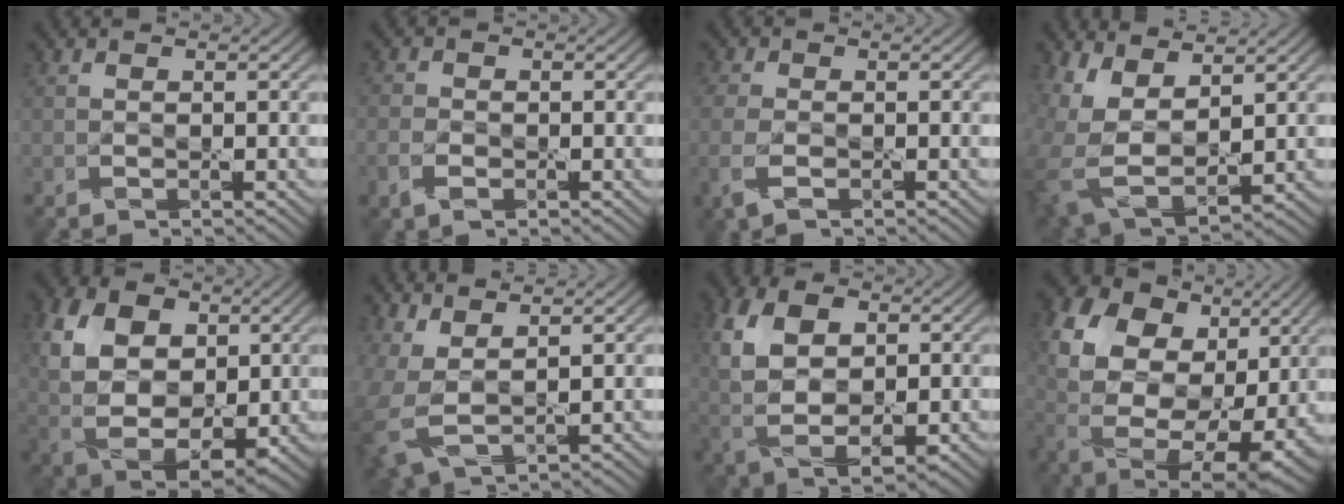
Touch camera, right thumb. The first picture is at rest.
{"total": 3.1, "force": [-1.5, 2.1, 1.9], "torque": [-0.048, -0.006, -0.035]}
{"total": 4.4, "force": [-1.6, 2.5, 3.2], "torque": [-0.093, -0.009, -0.038]}
{"total": 10.8, "force": [2.5, 6.6, 8.1], "torque": [-0.218, -0.029, 0.063]}
{"total": 12.9, "force": [2.4, 9.0, 8.9], "torque": [-0.209, -0.002, 0.044]}
{"total": 6.6, "force": [1.8, 3.7, 5.2], "torque": [-0.158, -0.013, 0.046]}
{"total": 10.6, "force": [1.3, 7.0, 7.9], "torque": [-0.192, -0.002, 0.023]}
{"total": 17.0, "force": [4.4, 11.8, 11.4], "torque": [-0.258, 0.012, 0.098]}